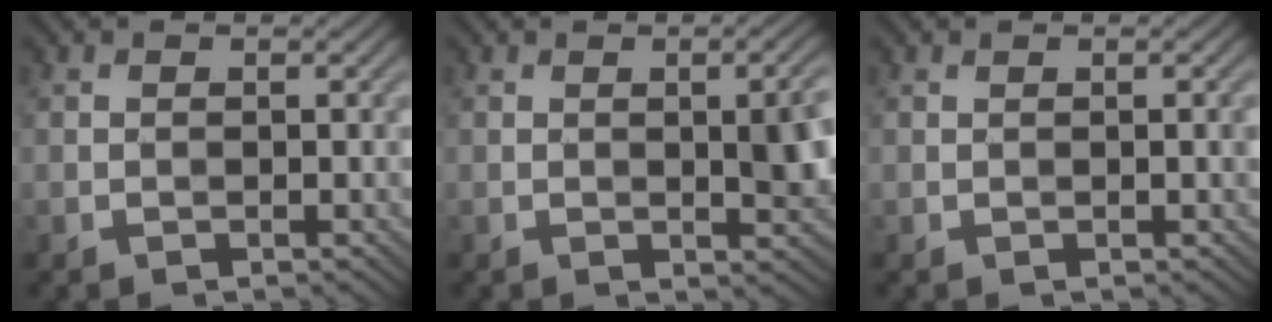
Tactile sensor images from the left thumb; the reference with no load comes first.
{"total": 5.6, "force": [0.1, 1.7, 5.3], "torque": [-0.075, 0.002, 0.003]}
{"total": 1.2, "force": [0.2, 0.2, 1.1], "torque": [-0.016, 0.002, 0.004]}